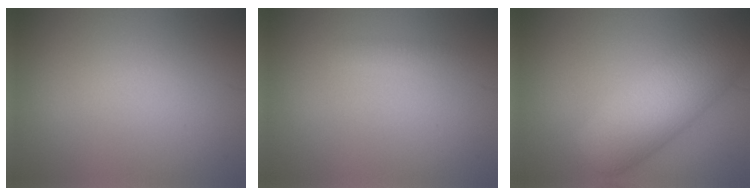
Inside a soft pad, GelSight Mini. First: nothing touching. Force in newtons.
{"total": 0.9, "press": 0.9, "slide": 0.0}
{"total": 7.7, "press": 7.7, "slide": 0.3}